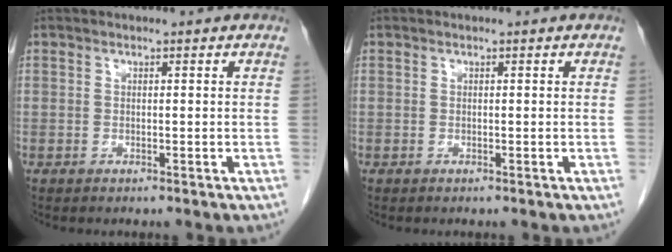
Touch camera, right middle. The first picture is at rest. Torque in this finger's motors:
{"motor_torque": [-0.26, -0.15, -0.02, -0.01]}